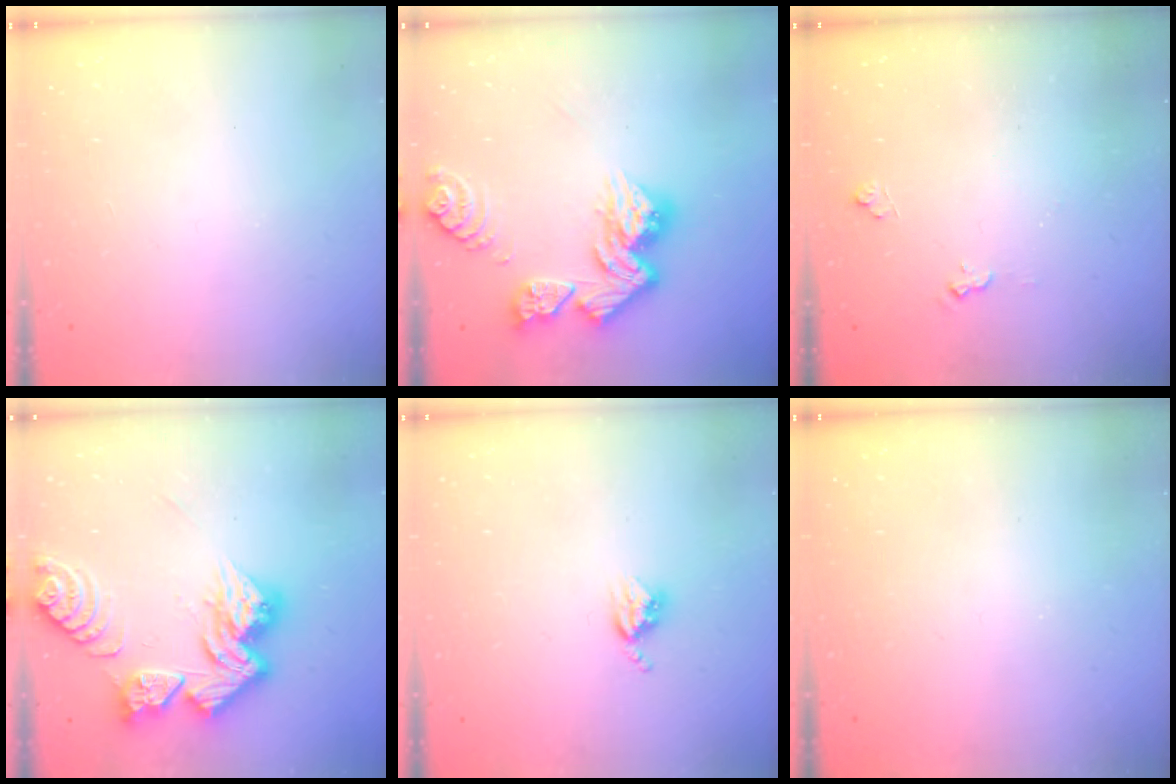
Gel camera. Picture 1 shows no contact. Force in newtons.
{"total": 13.6, "press": 13.5, "slide": 1.6}
{"total": 4.7, "press": 4.7, "slide": 0.5}
{"total": 16.4, "press": 16.4, "slide": 1.5}
{"total": 3.8, "press": 3.8, "slide": 0.5}
{"total": 0.0}